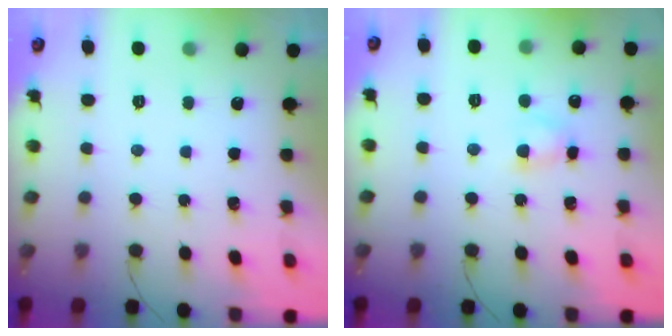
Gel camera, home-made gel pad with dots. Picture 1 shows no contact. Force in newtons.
{"total": 3.6, "press": 3.4, "slide": 1.2}